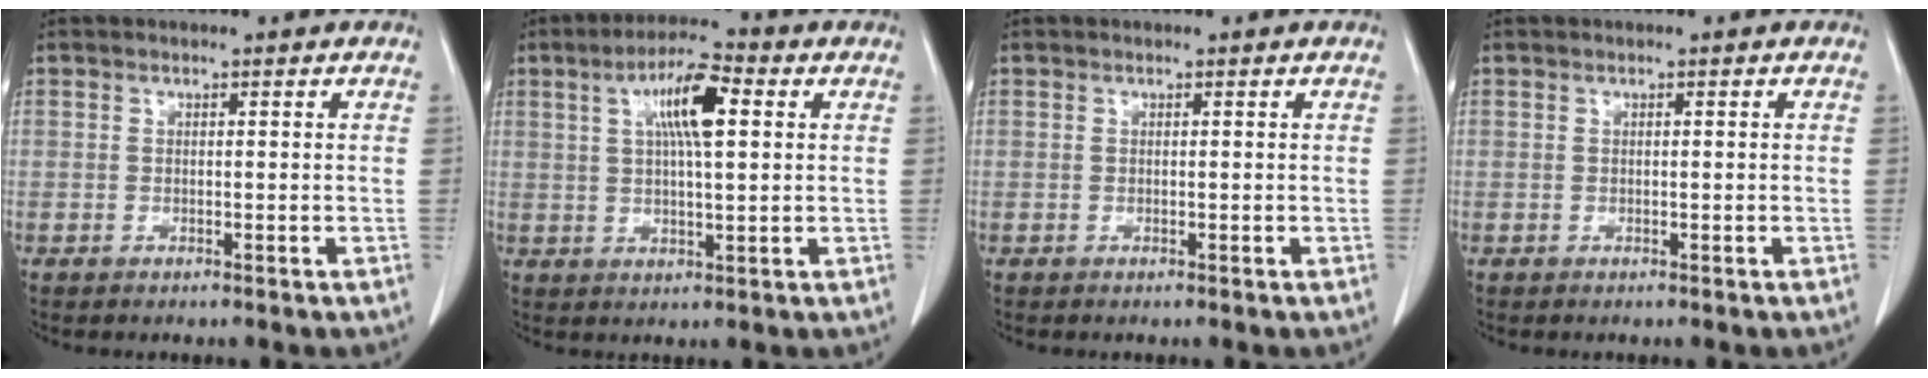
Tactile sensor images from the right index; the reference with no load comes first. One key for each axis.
{"total": 8.8, "fx": 2.7, "fy": 1.7, "fz": 8.2, "tx": -0.147, "ty": 0.016, "tz": 0.045}
{"total": 0.0}
{"total": 0.0}